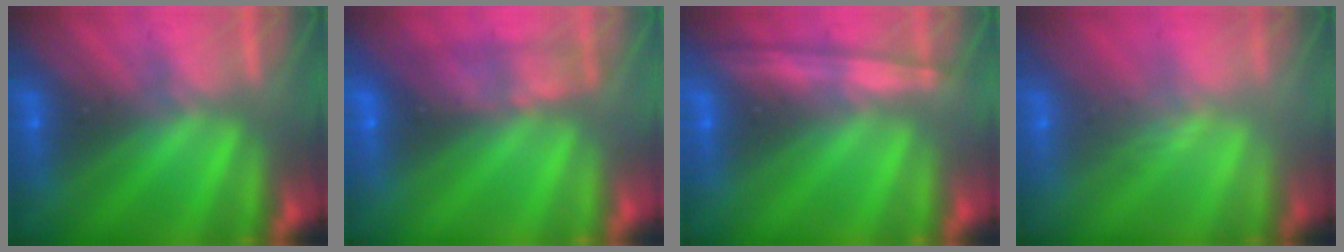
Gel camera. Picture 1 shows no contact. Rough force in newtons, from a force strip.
{"total": 2.4}
{"total": 1.2}
{"total": 2.4}